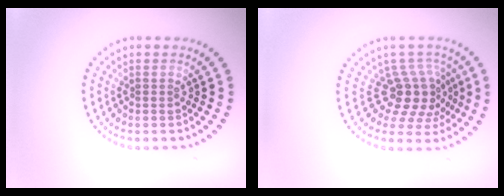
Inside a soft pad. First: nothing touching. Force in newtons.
{"total": 3.9, "press": 2.8, "slide": 2.7}